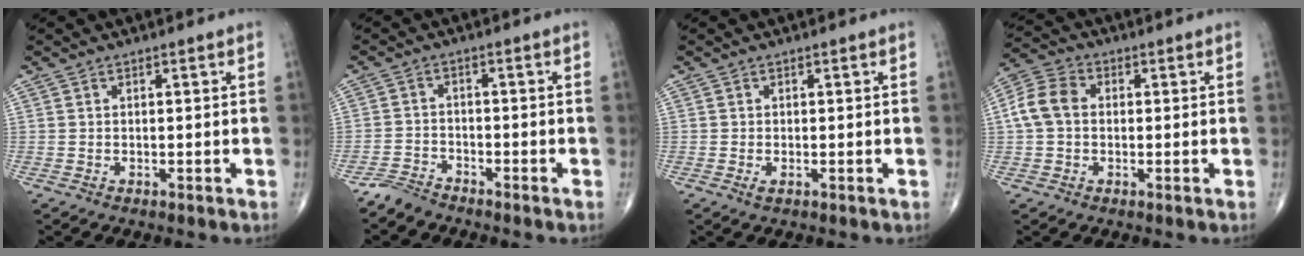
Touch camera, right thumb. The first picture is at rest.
{"total": 3.1, "force": [-3.0, 0.7, 0.1], "torque": [0.000, 0.001, -0.065]}
{"total": 0.8, "force": [-0.2, 0.3, 0.7], "torque": [-0.016, -0.001, -0.006]}
{"total": 7.3, "force": [0.4, 5.5, 4.8], "torque": [-0.095, 0.024, -0.002]}